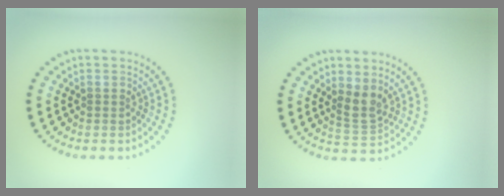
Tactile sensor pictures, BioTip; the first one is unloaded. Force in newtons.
{"total": 2.2, "press": 1.8, "slide": 1.2}